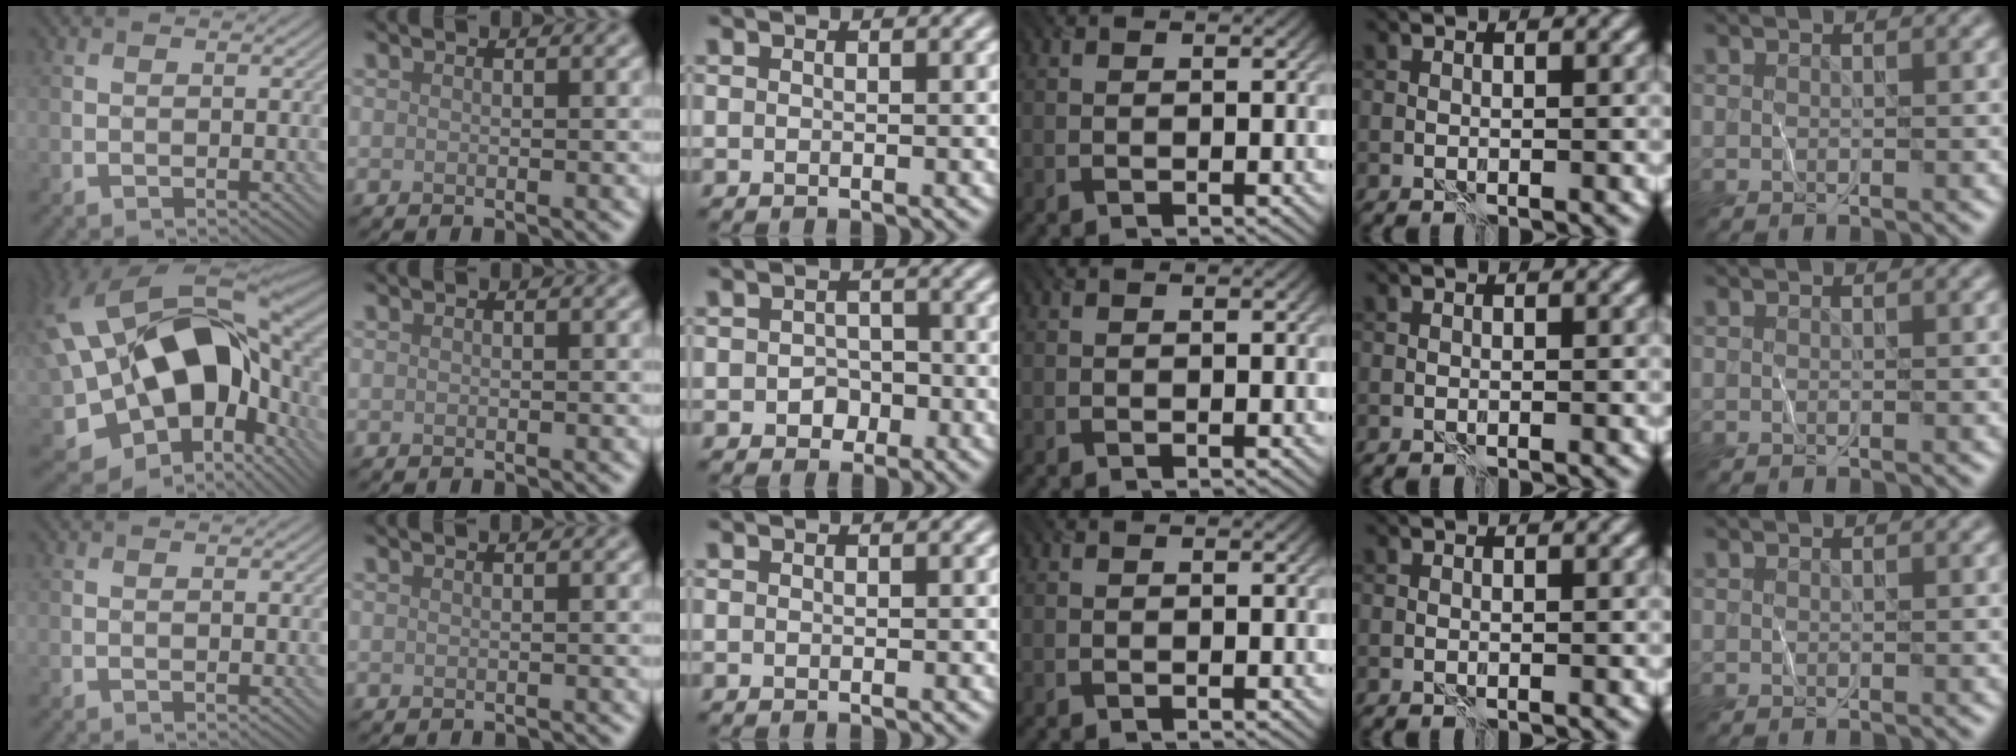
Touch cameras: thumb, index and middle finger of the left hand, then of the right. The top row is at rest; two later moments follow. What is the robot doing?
{"motion": "wrap", "object": "plastic wrap"}